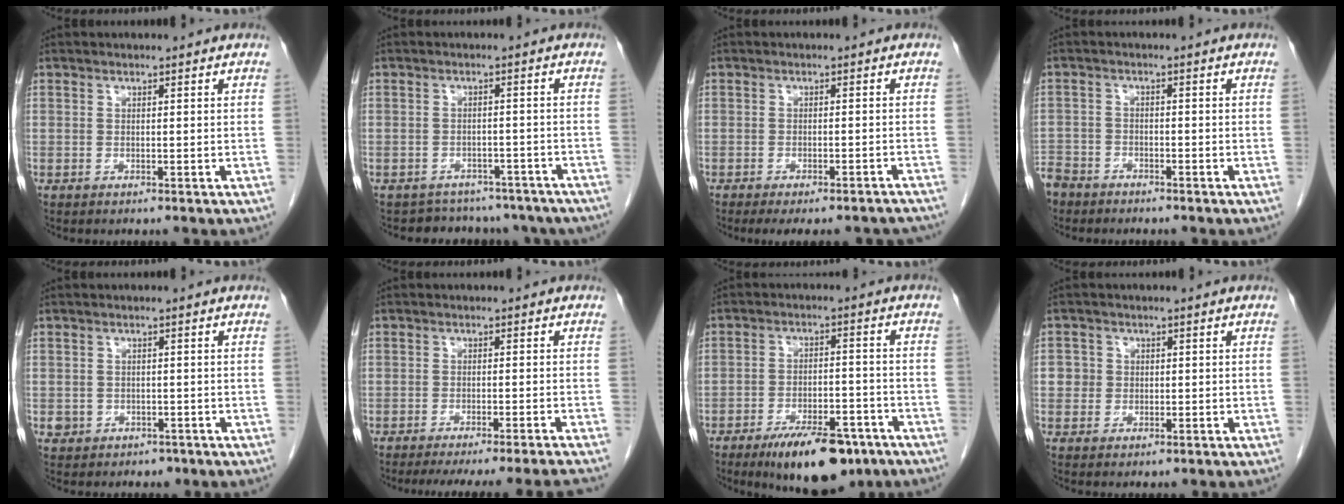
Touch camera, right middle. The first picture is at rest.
{"total": 9.9, "force": [-8.5, 5.0, 1.1], "torque": [-0.008, 0.025, -0.088]}
{"total": 11.5, "force": [-10.4, 2.4, 4.4], "torque": [-0.056, 0.003, -0.117]}
{"total": 6.4, "force": [-5.3, 3.6, 1.0], "torque": [-0.029, -0.003, -0.100]}
{"total": 2.5, "force": [-1.1, 2.2, 0.6], "torque": [-0.008, 0.010, -0.007]}
{"total": 12.8, "force": [-11.6, -1.8, 5.1], "torque": [-0.057, -0.028, -0.157]}
{"total": 12.2, "force": [-8.3, 4.3, 7.9], "torque": [-0.114, -0.003, -0.127]}
{"total": 2.8, "force": [-0.1, 2.8, 0.4], "torque": [0.005, 0.007, 0.000]}